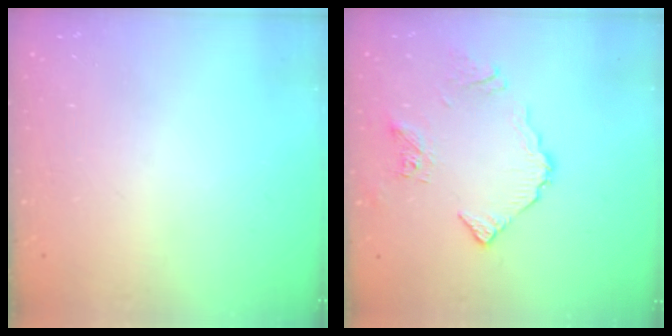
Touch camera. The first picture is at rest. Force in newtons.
{"total": 8.8, "press": 8.8, "slide": 0.9}